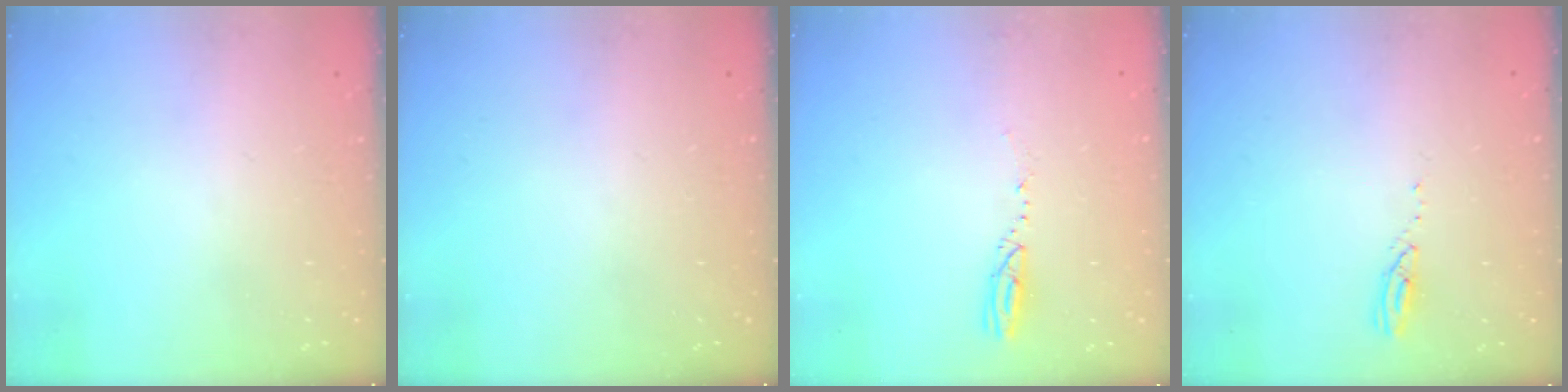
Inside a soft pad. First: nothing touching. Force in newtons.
{"total": 0.0}
{"total": 3.3, "press": 3.1, "slide": 1.2}
{"total": 3.1, "press": 3.0, "slide": 0.3}